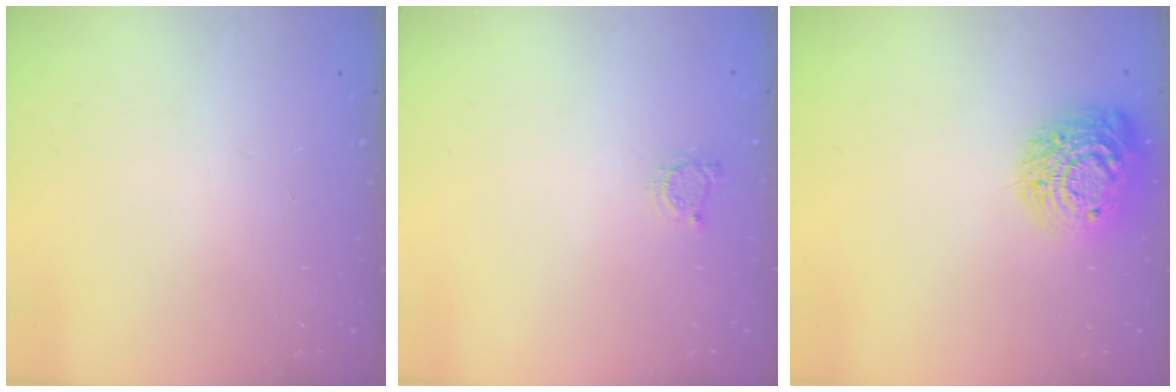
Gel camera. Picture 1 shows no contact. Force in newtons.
{"total": 2.2, "press": 2.2, "slide": 0.4}
{"total": 15.1, "press": 15.1, "slide": 0.7}